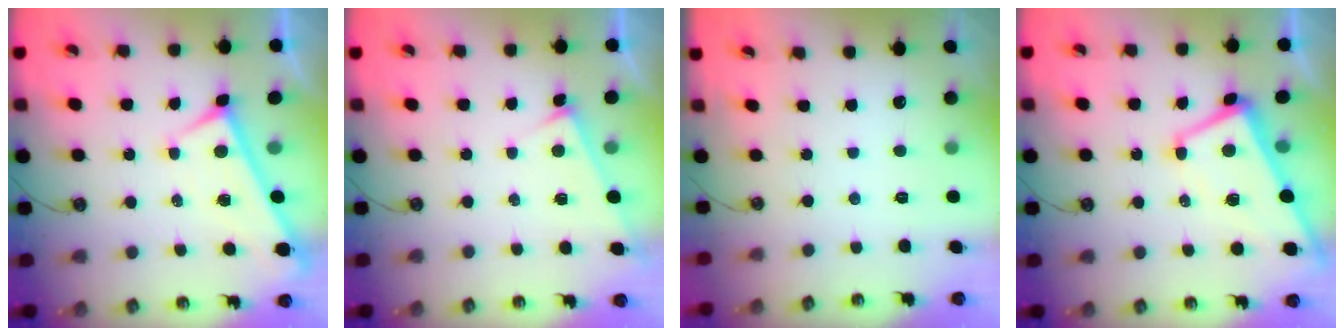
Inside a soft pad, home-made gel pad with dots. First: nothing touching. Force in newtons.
{"total": 5.8, "press": 5.8, "slide": 0.2}
{"total": 0.0}
{"total": 1.2, "press": 0.7, "slide": 1.0}